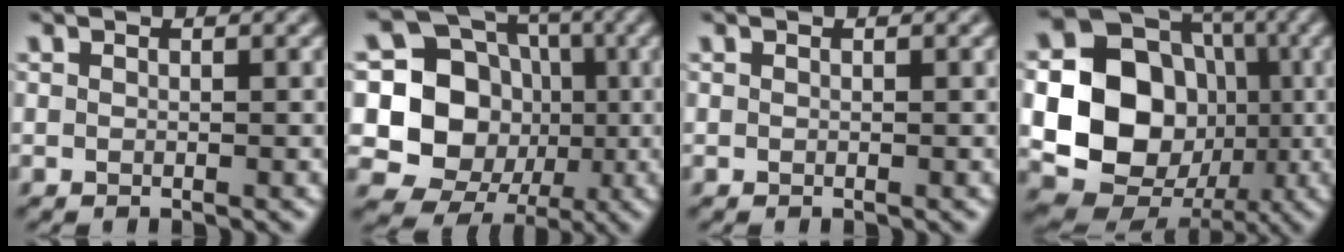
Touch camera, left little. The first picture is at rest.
{"total": 13.2, "force": [-0.7, 12.0, 5.5], "torque": [-0.122, 0.013, -0.032]}
{"total": 0.0}
{"total": 16.8, "force": [-1.7, 14.2, 8.8], "torque": [-0.166, -0.014, -0.054]}